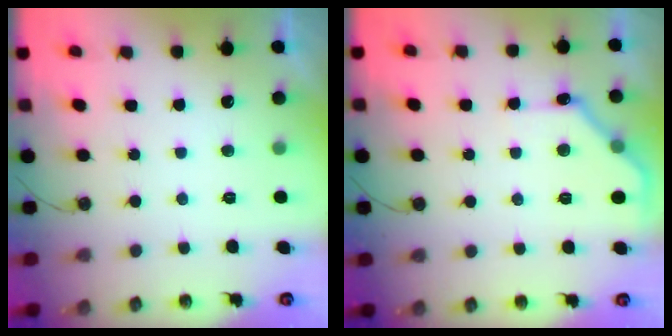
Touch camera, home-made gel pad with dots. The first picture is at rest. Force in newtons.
{"total": 9.4, "press": 9.4, "slide": 0.5}